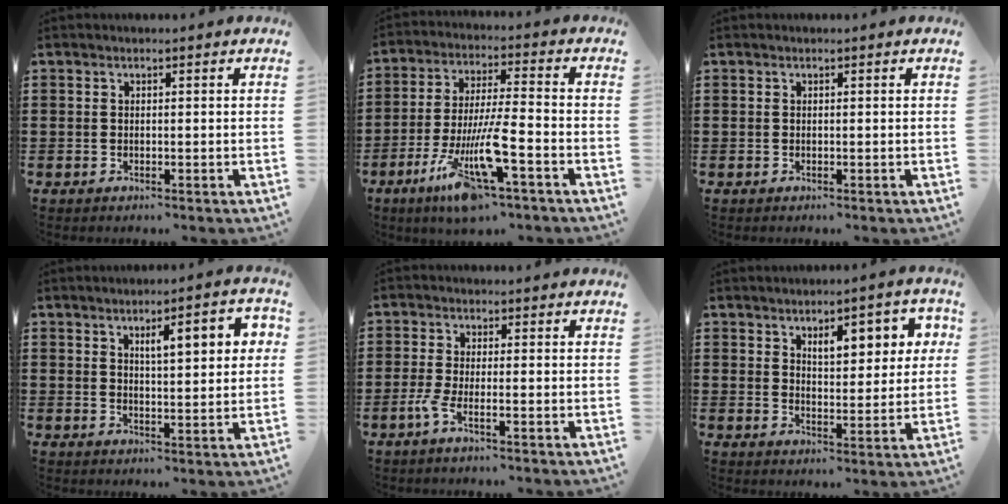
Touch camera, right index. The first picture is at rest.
{"total": 12.2, "force": [-6.8, 1.5, 10.1], "torque": [-0.214, -0.019, -0.130]}
{"total": 0.0}
{"total": 6.1, "force": [2.3, 1.7, 5.3], "torque": [-0.083, -0.001, 0.031]}
{"total": 2.8, "force": [-1.5, 0.3, 2.4], "torque": [-0.063, -0.007, -0.035]}
{"total": 6.3, "force": [3.1, 2.8, 4.8], "torque": [-0.070, -0.002, 0.046]}